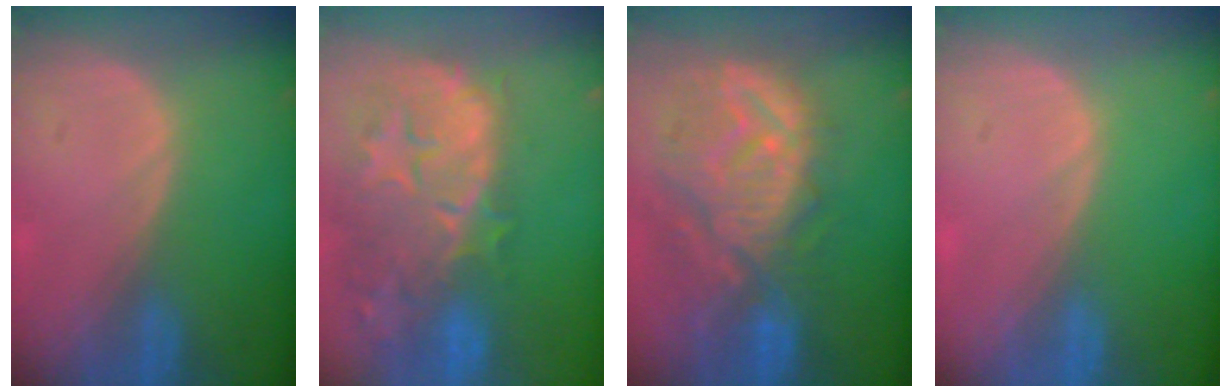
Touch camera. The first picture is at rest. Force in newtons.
{"total": 14.7, "press": 11.8, "slide": 8.7}
{"total": 12.1, "press": 11.0, "slide": 5.2}
{"total": 0.0}